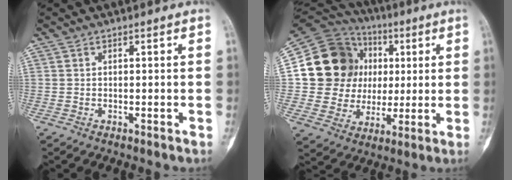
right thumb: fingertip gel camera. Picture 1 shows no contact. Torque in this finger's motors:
{"motor_torque": [1.18, 3.20, 0.80, -0.59, 0.10]}